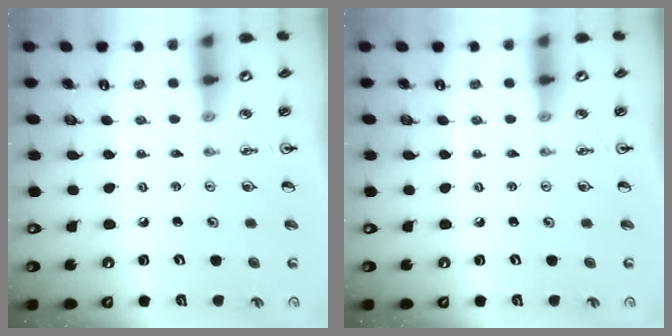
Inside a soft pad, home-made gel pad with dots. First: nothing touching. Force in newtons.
{"total": 0.0}